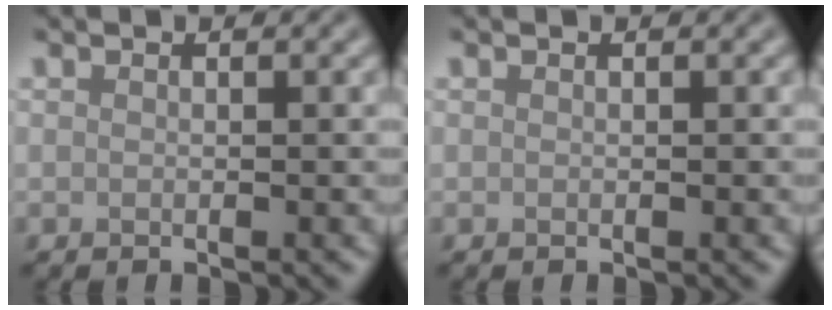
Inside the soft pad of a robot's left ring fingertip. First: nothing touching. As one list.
[{"total": 0.0}]